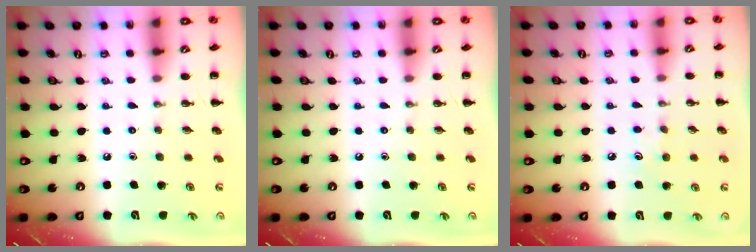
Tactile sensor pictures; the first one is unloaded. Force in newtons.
{"total": 0.0}
{"total": 6.2, "press": 6.0, "slide": 1.6}